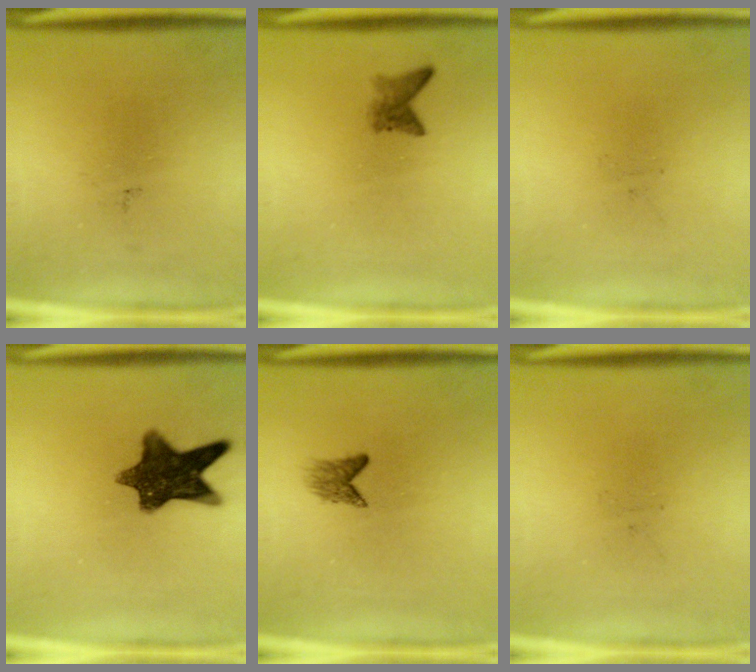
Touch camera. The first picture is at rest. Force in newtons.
{"total": 1.9}
{"total": 0.0}
{"total": 10.8}
{"total": 1.9}
{"total": 0.0}